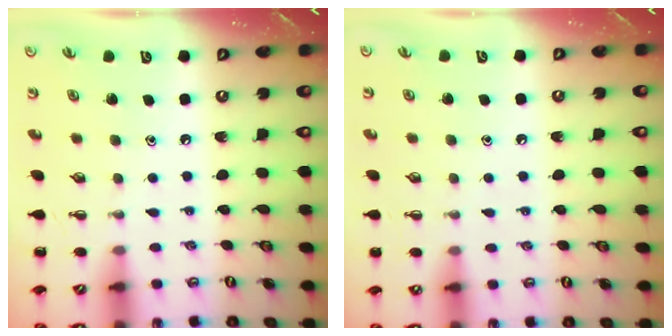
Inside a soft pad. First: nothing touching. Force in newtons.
{"total": 4.0, "press": 3.8, "slide": 1.5}